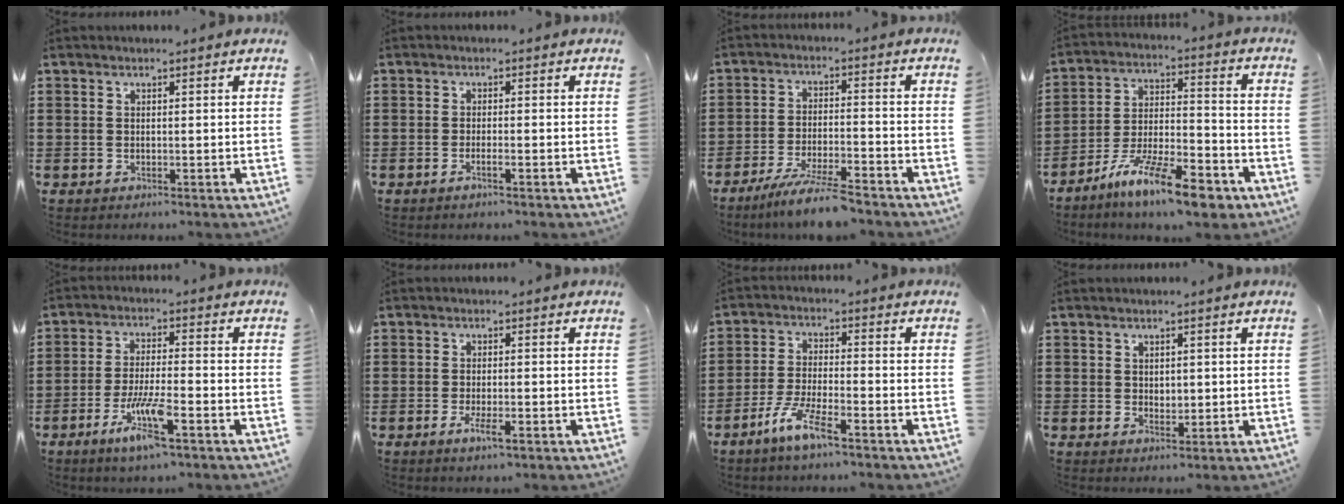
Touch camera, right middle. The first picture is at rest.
{"total": 1.3, "force": [-0.8, 0.0, 1.1], "torque": [-0.018, -0.004, -0.013]}
{"total": 7.1, "force": [-6.2, 0.0, 3.5], "torque": [-0.072, -0.012, -0.117]}
{"total": 12.8, "force": [-9.6, 2.7, 8.1], "torque": [-0.137, 0.035, -0.173]}
{"total": 7.6, "force": [-4.0, 1.3, 6.3], "torque": [-0.126, -0.009, -0.074]}
{"total": 3.0, "force": [-1.5, 0.6, 2.5], "torque": [-0.047, -0.002, -0.028]}
{"total": 6.5, "force": [-4.6, 0.9, 4.6], "torque": [-0.105, -0.008, -0.088]}
{"total": 1.3, "force": [0.5, 1.1, 0.6], "torque": [-0.005, 0.004, 0.007]}